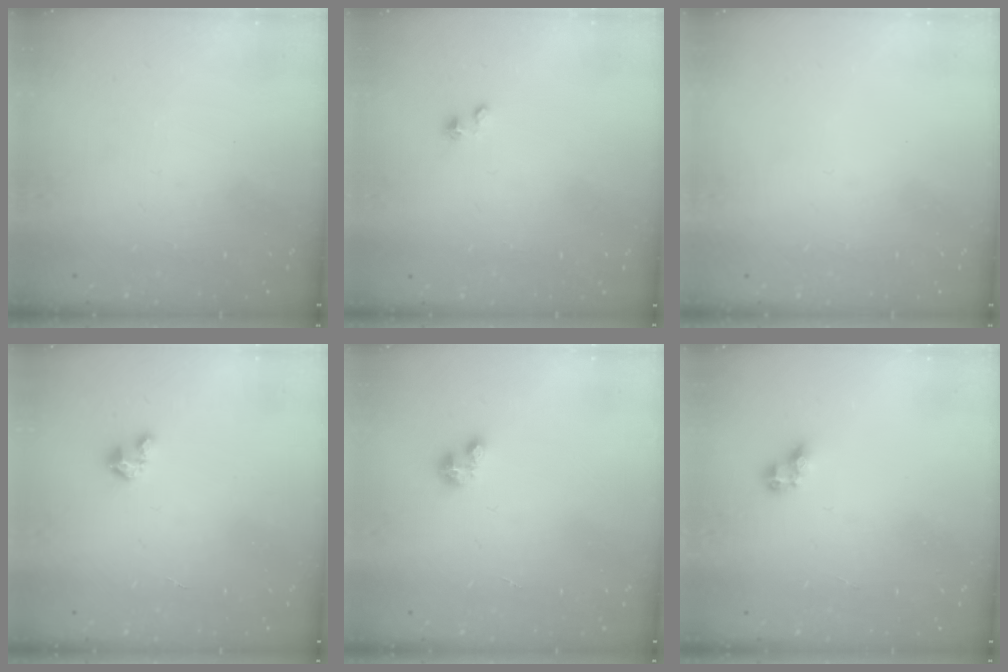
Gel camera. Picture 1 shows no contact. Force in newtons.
{"total": 1.5, "press": 1.5, "slide": 0.0}
{"total": 0.0}
{"total": 2.7, "press": 2.7, "slide": 0.2}
{"total": 2.1, "press": 2.1, "slide": 0.2}
{"total": 3.4, "press": 3.4, "slide": 0.5}